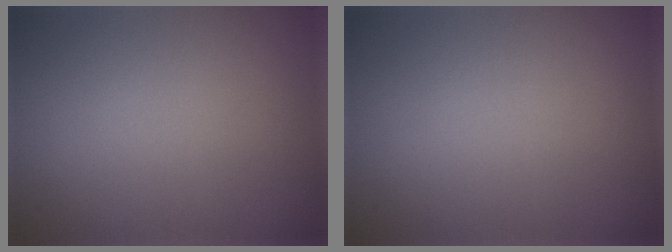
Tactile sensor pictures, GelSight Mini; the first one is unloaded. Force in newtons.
{"total": 0.0}